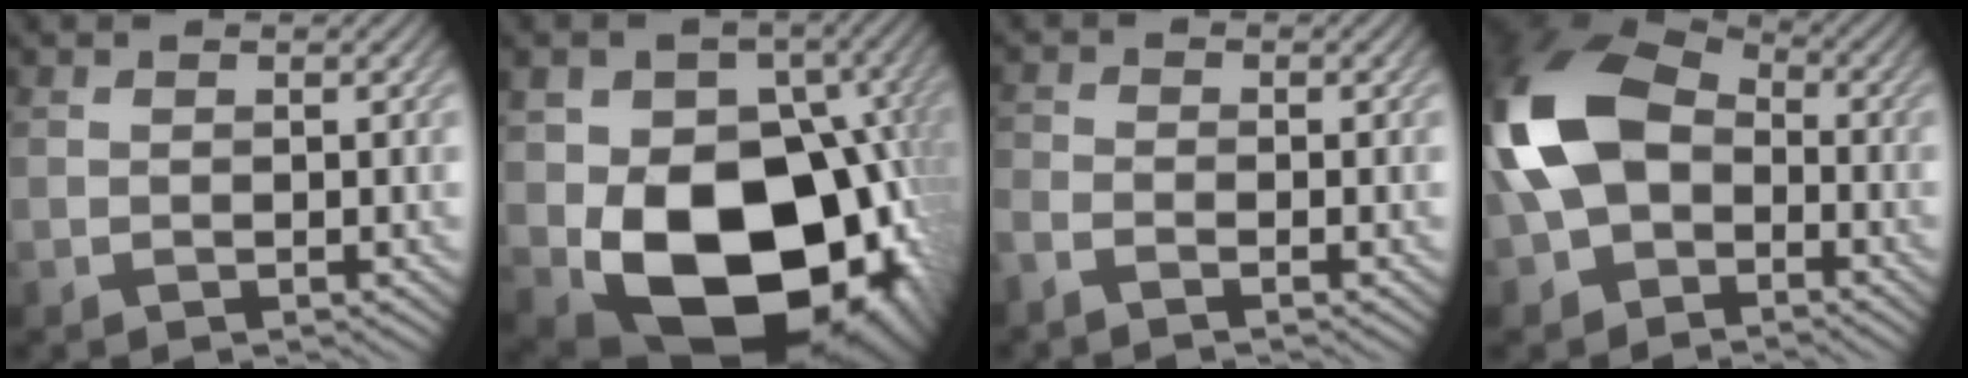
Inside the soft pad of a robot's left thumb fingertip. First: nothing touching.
{"total": 20.0, "force": [-5.0, 14.6, 12.8], "torque": [-0.181, -0.044, -0.050]}
{"total": 2.4, "force": [-2.0, 0.5, 1.2], "torque": [-0.029, -0.007, -0.051]}
{"total": 13.4, "force": [-2.2, 9.2, 9.6], "torque": [-0.229, 0.004, -0.059]}